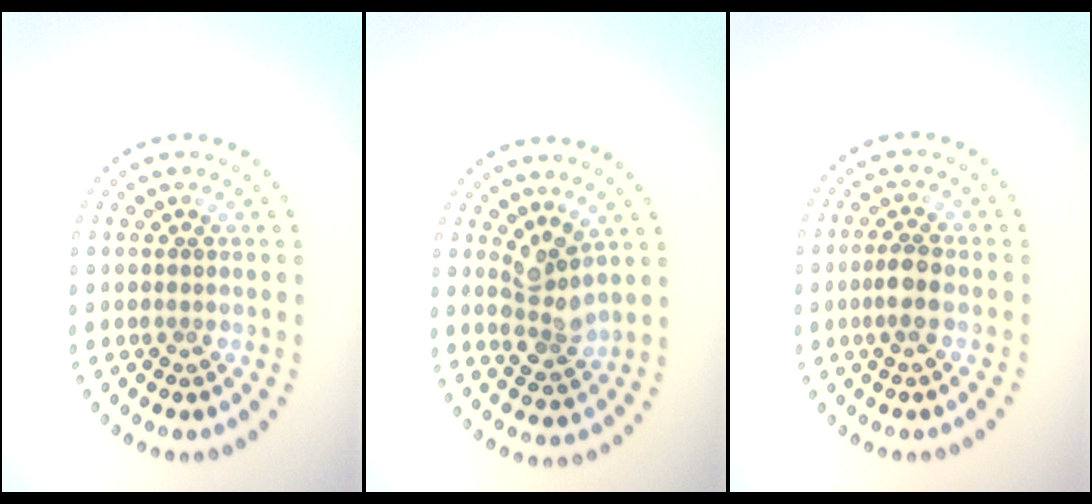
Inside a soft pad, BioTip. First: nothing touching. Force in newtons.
{"total": 2.9, "press": 2.6, "slide": 1.3}
{"total": 2.0, "press": 1.9, "slide": 0.8}